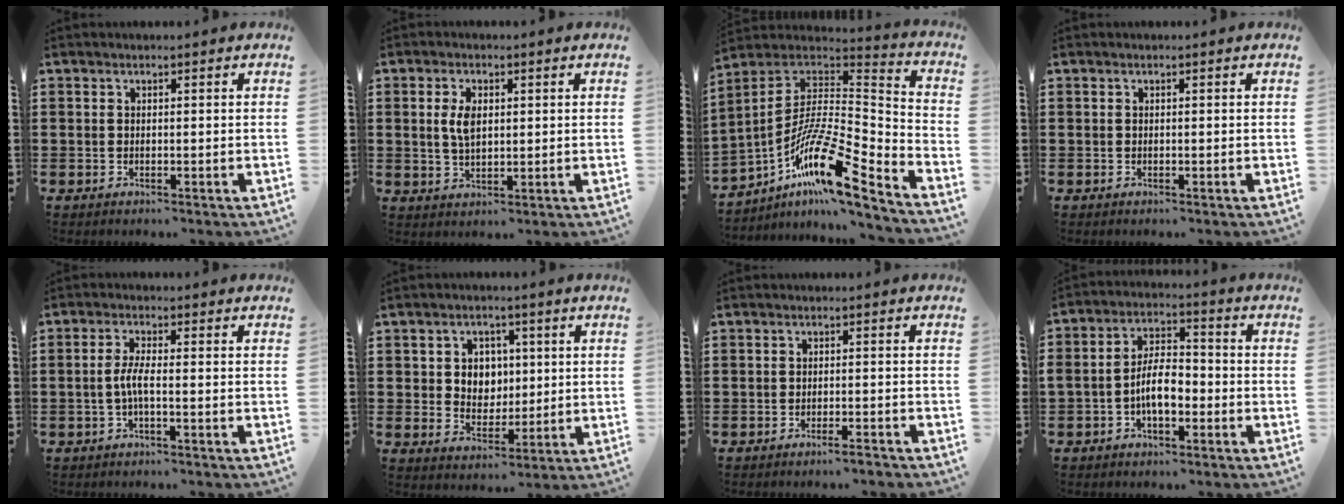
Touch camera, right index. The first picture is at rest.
{"total": 4.2, "force": [0.8, 2.2, 3.5], "torque": [-0.074, 0.009, 0.012]}
{"total": 13.8, "force": [-8.1, 2.5, 10.9], "torque": [-0.214, -0.007, -0.157]}
{"total": 0.0}
{"total": 3.4, "force": [-1.0, 0.4, 3.3], "torque": [-0.082, -0.009, -0.027]}
{"total": 4.7, "force": [1.1, 4.4, 1.3], "torque": [-0.038, 0.012, 0.016]}
{"total": 1.8, "force": [-1.6, -0.2, 0.8], "torque": [-0.013, 0.000, -0.030]}
{"total": 6.4, "force": [-2.3, 3.0, 5.2], "torque": [-0.111, 0.005, -0.047]}